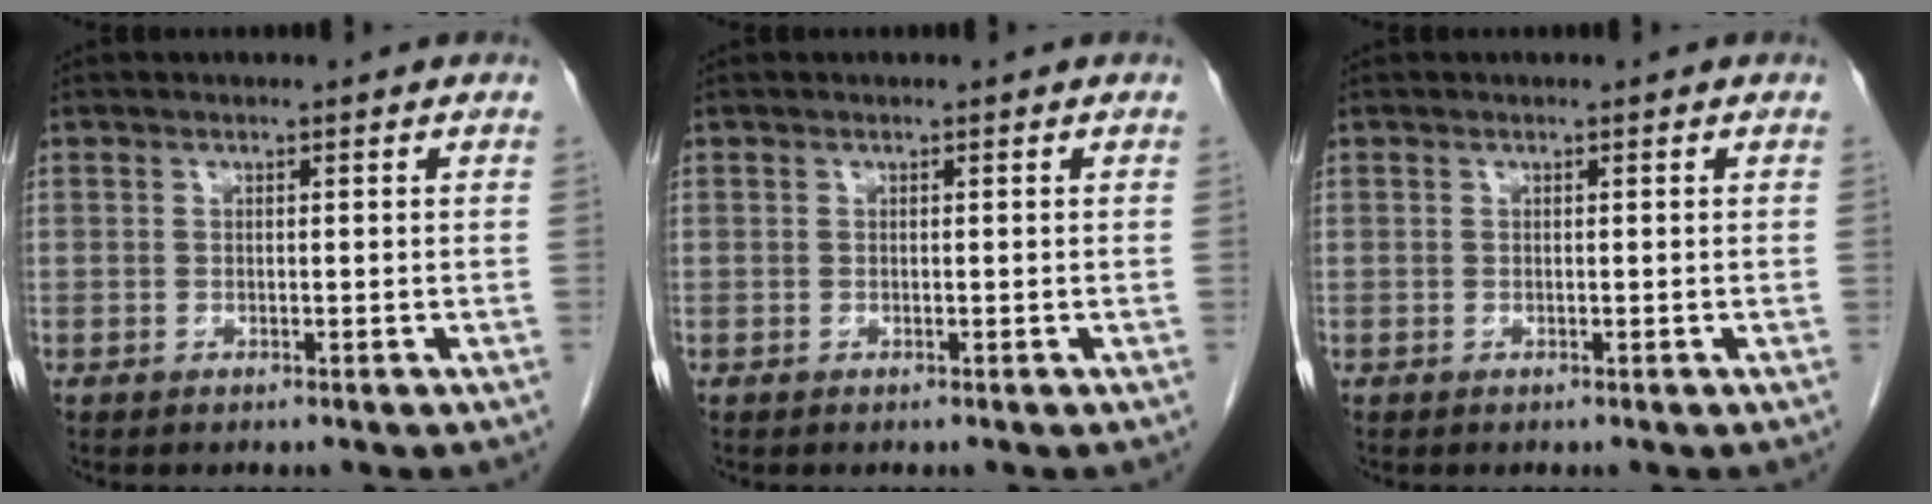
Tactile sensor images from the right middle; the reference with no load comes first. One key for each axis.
{"total": 0.0}
{"total": 0.0}